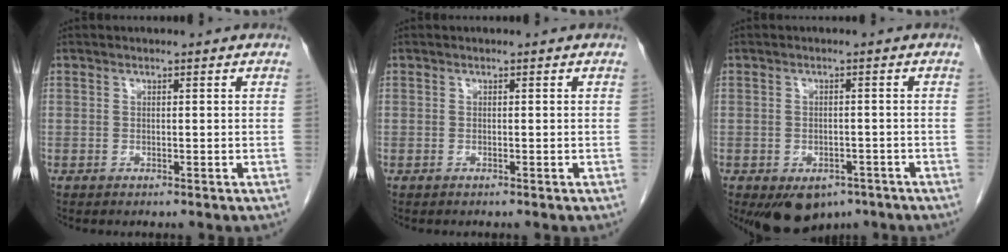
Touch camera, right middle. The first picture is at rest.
{"total": 0.0}
{"total": 7.6, "force": [-5.0, 4.6, 3.4], "torque": [-0.046, 0.000, -0.067]}